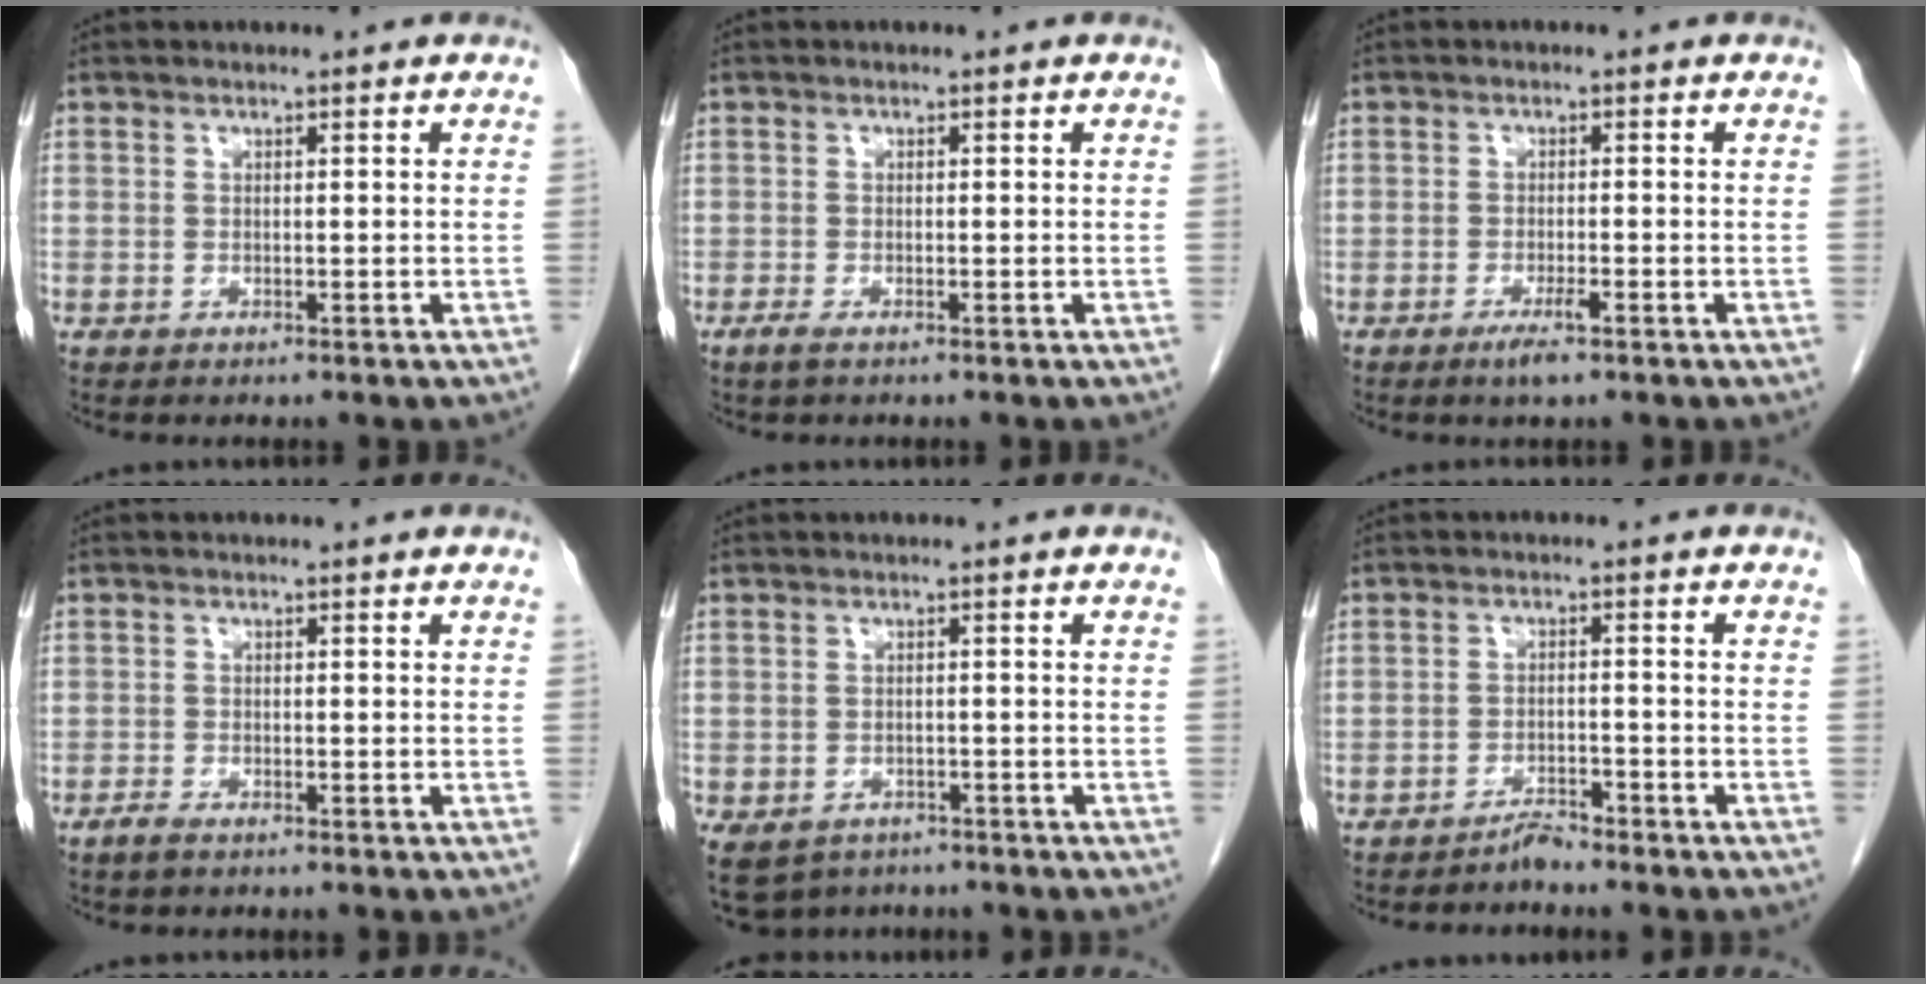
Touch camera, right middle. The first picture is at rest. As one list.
[{"total": 1.2, "force": [-0.9, 0.3, 0.8], "torque": [-0.025, -0.003, -0.017]}, {"total": 2.6, "force": [-1.7, 0.3, 2.0], "torque": [-0.037, -0.003, -0.029]}, {"total": 1.5, "force": [-1.2, 0.4, 0.8], "torque": [-0.024, -0.002, -0.023]}, {"total": 10.0, "force": [-6.7, 6.6, 3.3], "torque": [-0.093, -0.011, -0.087]}, {"total": 2.3, "force": [-2.3, 0.1, 0.4], "torque": [-0.004, -0.005, -0.039]}]